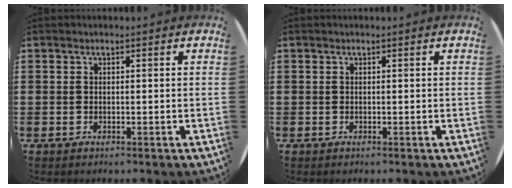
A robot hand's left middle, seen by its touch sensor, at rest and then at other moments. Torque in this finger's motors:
{"motor_torque": [-0.02, 0.02, 0.00, -0.01]}